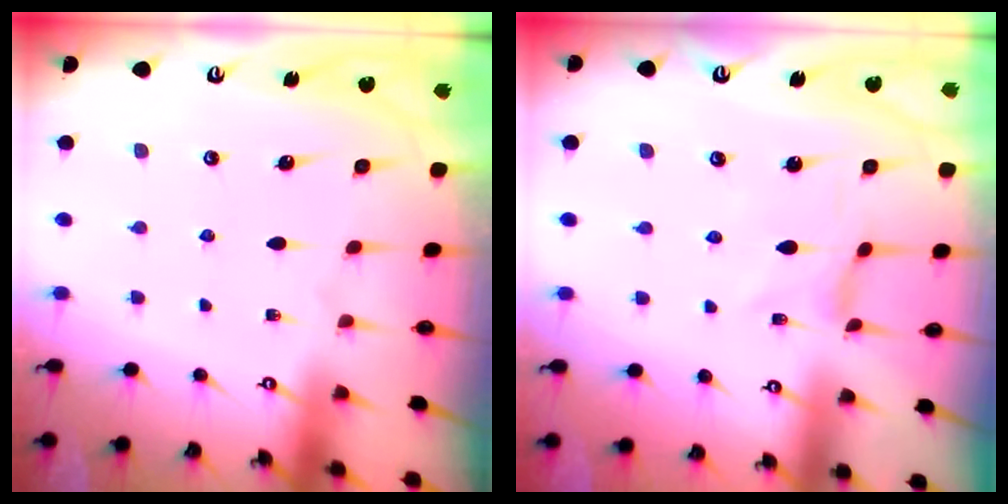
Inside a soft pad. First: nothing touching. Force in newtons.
{"total": 0.0}